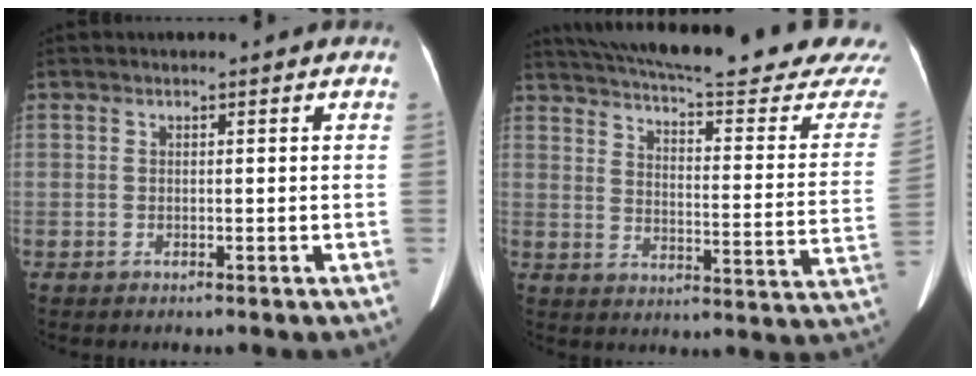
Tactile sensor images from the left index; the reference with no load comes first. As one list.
[{"total": 29.0, "force": [26.3, 1.4, 12.3], "torque": [-0.195, -0.085, 0.327]}]